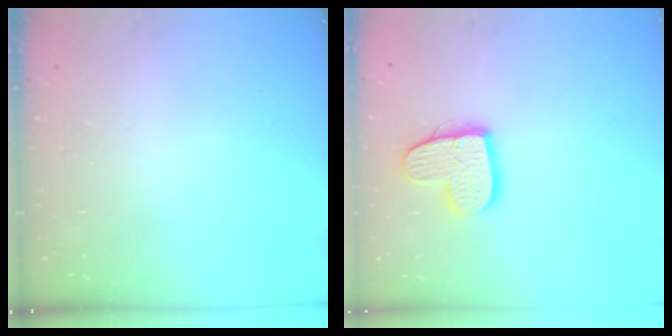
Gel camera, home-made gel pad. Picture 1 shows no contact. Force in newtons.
{"total": 12.6, "press": 12.6, "slide": 0.8}